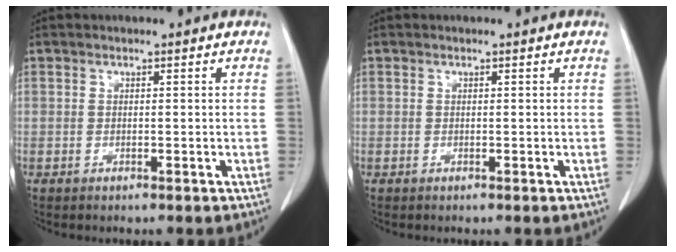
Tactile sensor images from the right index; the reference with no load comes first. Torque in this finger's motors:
{"motor_torque": [0.21, -0.09, 0.01, 0.01]}